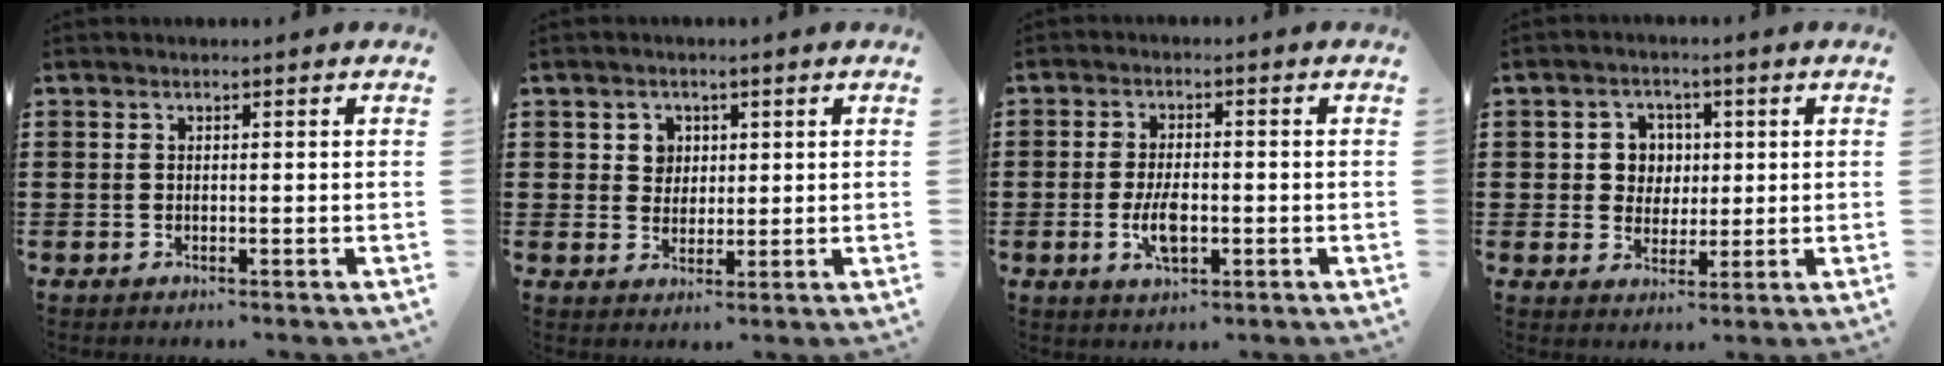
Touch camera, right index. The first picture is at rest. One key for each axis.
{"total": 3.0, "fx": 1.0, "fy": 2.7, "fz": 0.6, "tx": -0.016, "ty": 0.007, "tz": 0.015}
{"total": 5.0, "fx": -1.2, "fy": 2.2, "fz": 4.3, "tx": -0.095, "ty": -0.001, "tz": -0.025}
{"total": 4.7, "fx": 0.7, "fy": 4.4, "fz": 1.5, "tx": -0.049, "ty": 0.016, "tz": 0.009}